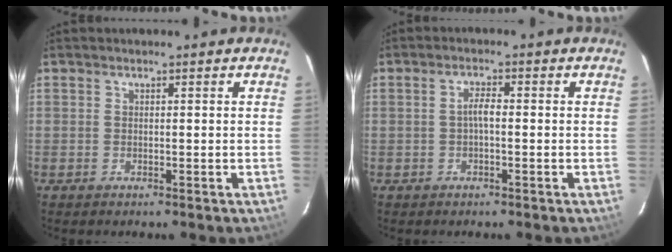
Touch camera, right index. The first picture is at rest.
{"total": 2.0, "force": [-0.3, 0.5, 1.9], "torque": [-0.039, 0.008, -0.006]}